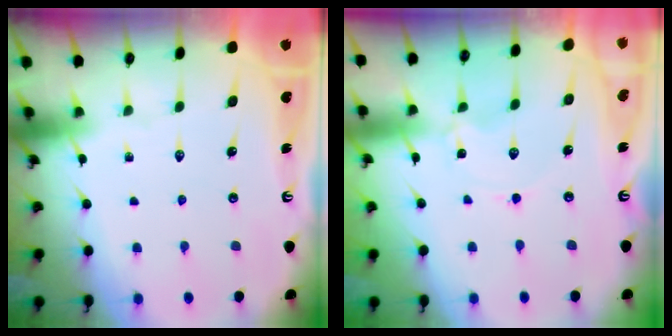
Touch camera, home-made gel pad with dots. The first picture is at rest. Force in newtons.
{"total": 0.6, "press": 0.5, "slide": 0.1}